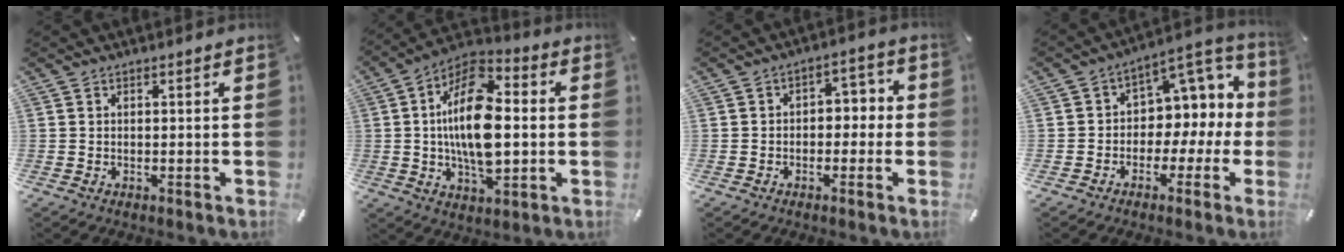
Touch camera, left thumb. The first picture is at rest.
{"total": 18.0, "force": [0.1, 9.7, 15.2], "torque": [-0.306, -0.002, -0.005]}
{"total": 4.5, "force": [-2.0, 3.3, 2.4], "torque": [-0.029, 0.015, -0.047]}
{"total": 9.3, "force": [1.4, 8.0, 4.6], "torque": [-0.048, -0.022, 0.028]}